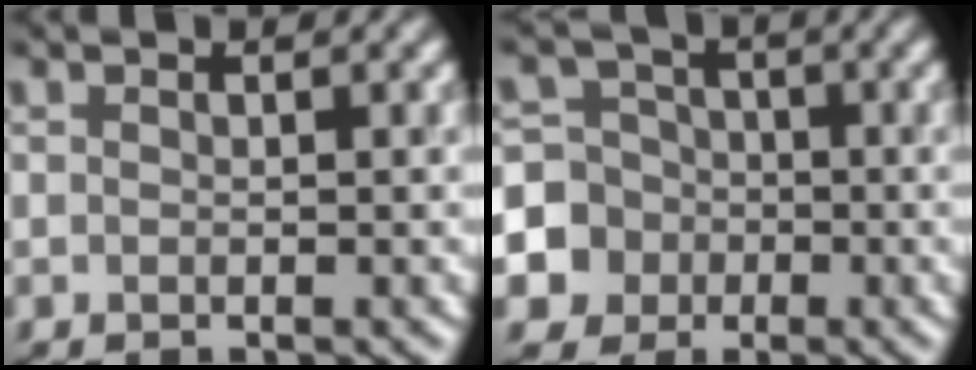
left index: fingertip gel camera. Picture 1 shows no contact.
{"total": 7.8, "force": [-2.4, 7.3, 1.2], "torque": [-0.024, -0.002, -0.072]}